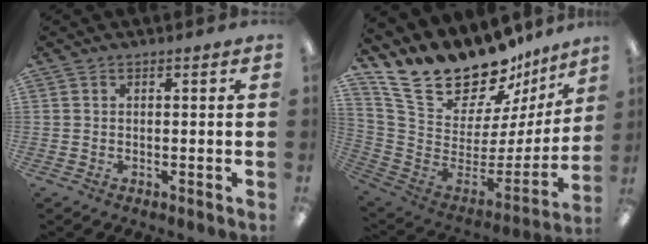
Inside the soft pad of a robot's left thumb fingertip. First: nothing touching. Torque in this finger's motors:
{"motor_torque": [1.28, 1.21, 1.34, -1.43, 0.11]}